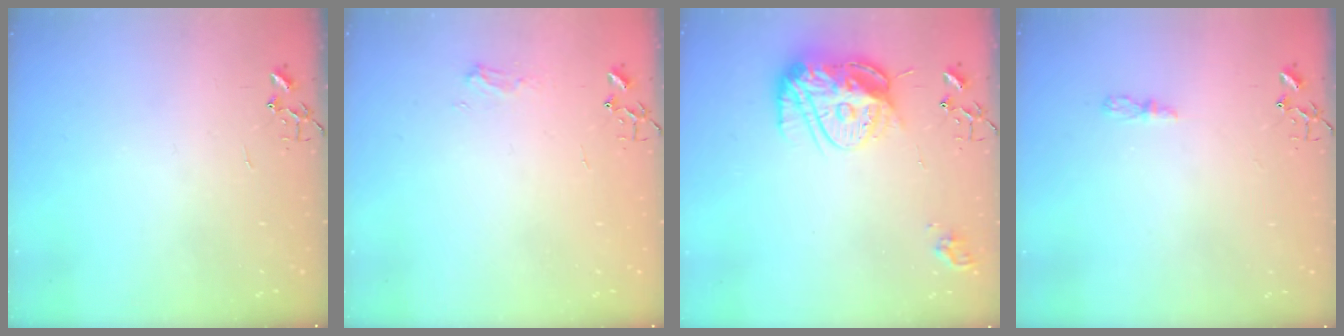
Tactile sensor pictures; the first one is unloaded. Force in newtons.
{"total": 6.0, "press": 6.0, "slide": 0.7}
{"total": 19.1, "press": 19.1, "slide": 1.5}
{"total": 4.0, "press": 4.0, "slide": 0.5}